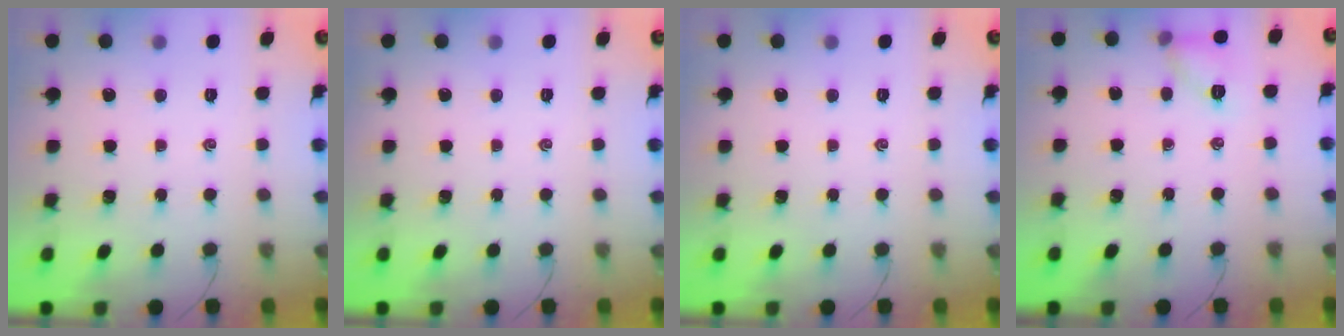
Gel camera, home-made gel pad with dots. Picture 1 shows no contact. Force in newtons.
{"total": 0.0}
{"total": 0.0}
{"total": 7.4, "press": 7.4, "slide": 0.5}